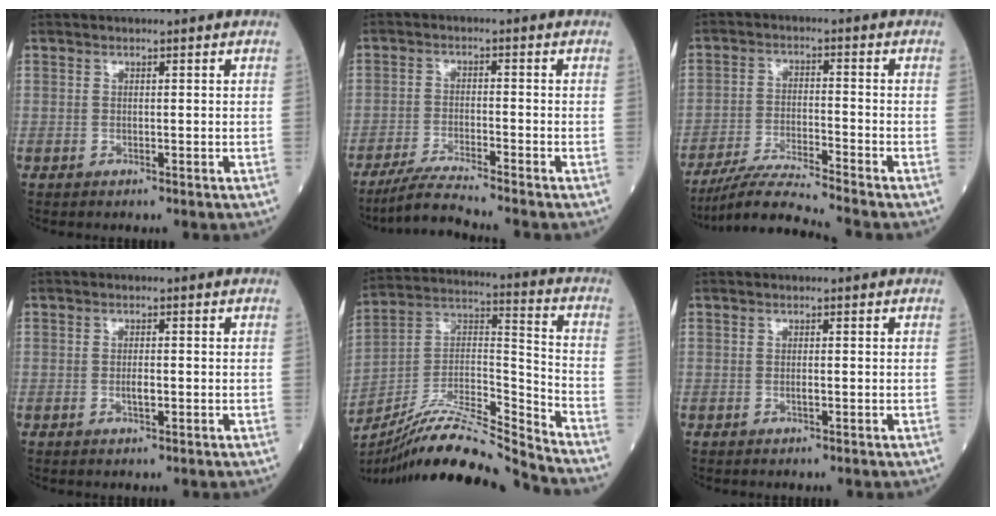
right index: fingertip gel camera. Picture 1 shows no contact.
{"total": 5.8, "force": [-5.2, -1.5, 2.1], "torque": [-0.043, -0.025, -0.101]}
{"total": 8.2, "force": [-7.6, -2.1, 2.3], "torque": [-0.041, -0.020, -0.145]}
{"total": 1.6, "force": [-0.4, 0.4, 1.5], "torque": [-0.029, 0.000, -0.007]}
{"total": 17.7, "force": [-16.7, -0.7, 6.0], "torque": [-0.110, 0.039, -0.296]}
{"total": 0.6, "force": [-0.2, 0.1, 0.6], "torque": [-0.013, 0.000, -0.003]}